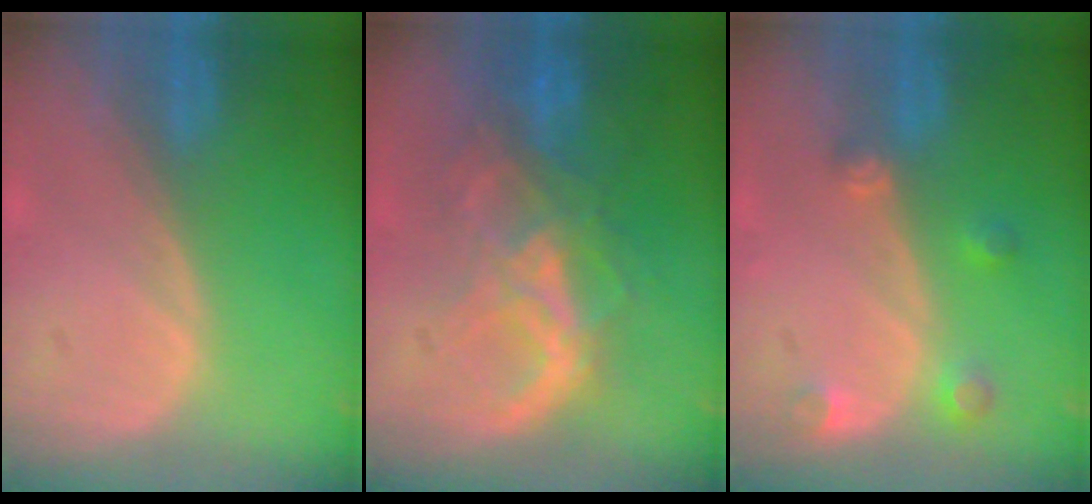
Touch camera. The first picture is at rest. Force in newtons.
{"total": 8.9, "press": 7.6, "slide": 4.7}
{"total": 3.0, "press": 2.9, "slide": 1.0}